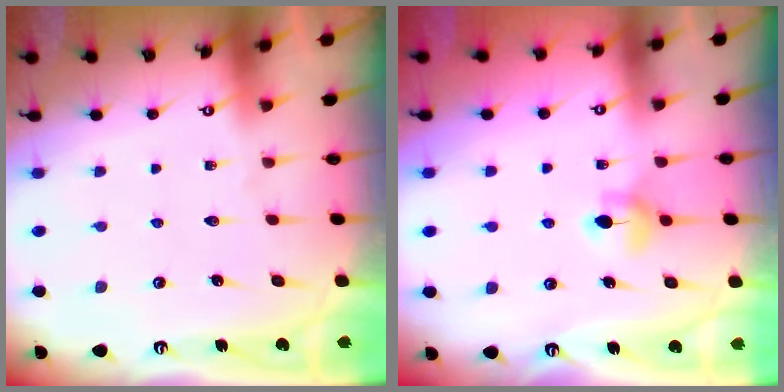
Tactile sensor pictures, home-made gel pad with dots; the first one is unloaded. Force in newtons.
{"total": 5.7, "press": 5.6, "slide": 0.6}